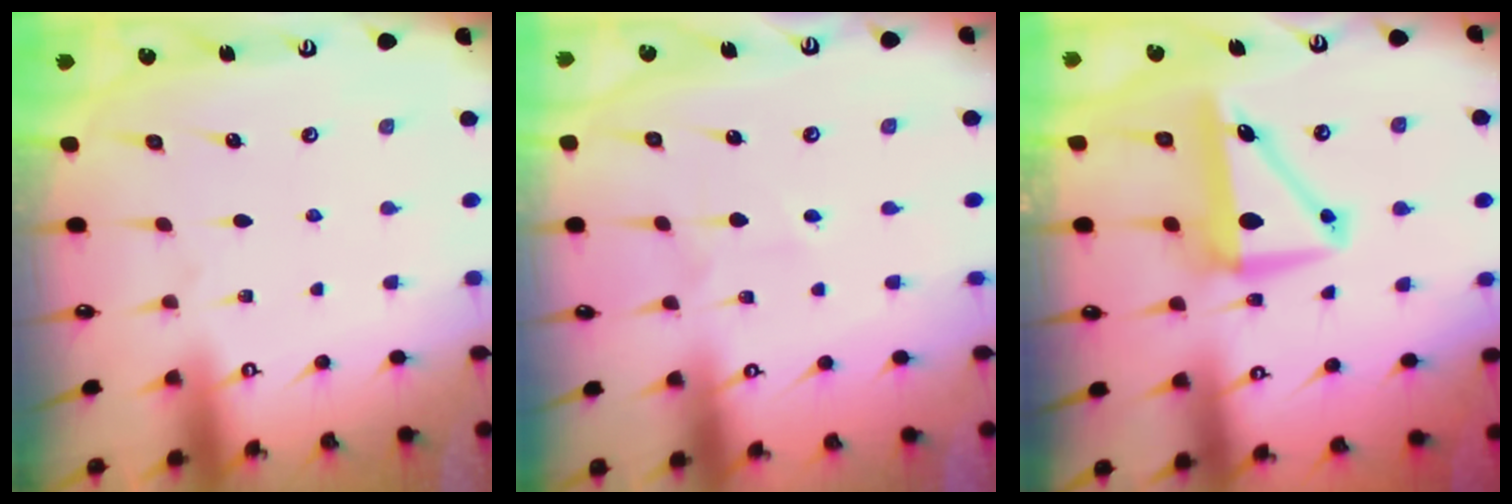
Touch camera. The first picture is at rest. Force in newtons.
{"total": 2.1, "press": 2.1, "slide": 0.2}
{"total": 8.6, "press": 8.4, "slide": 2.0}